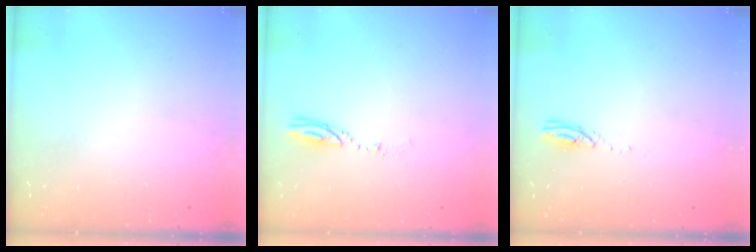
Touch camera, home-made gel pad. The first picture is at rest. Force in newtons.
{"total": 3.9, "press": 3.9, "slide": 0.3}
{"total": 2.8, "press": 2.8, "slide": 0.4}